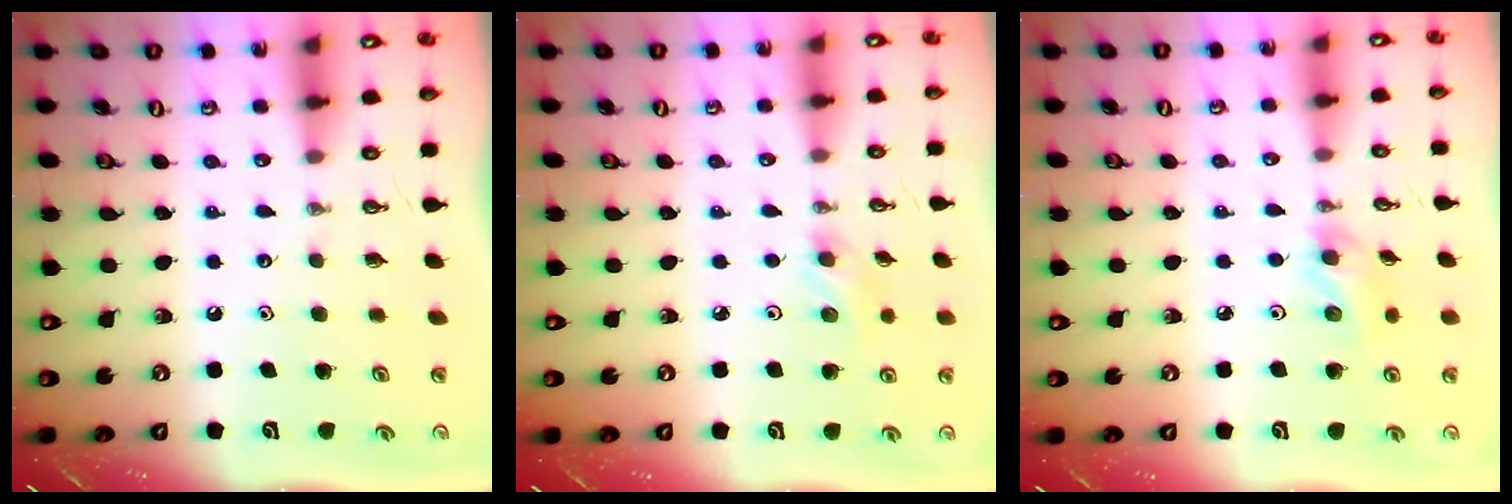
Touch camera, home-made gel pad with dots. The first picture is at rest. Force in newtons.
{"total": 3.4, "press": 3.4, "slide": 0.5}
{"total": 6.9, "press": 6.8, "slide": 0.9}